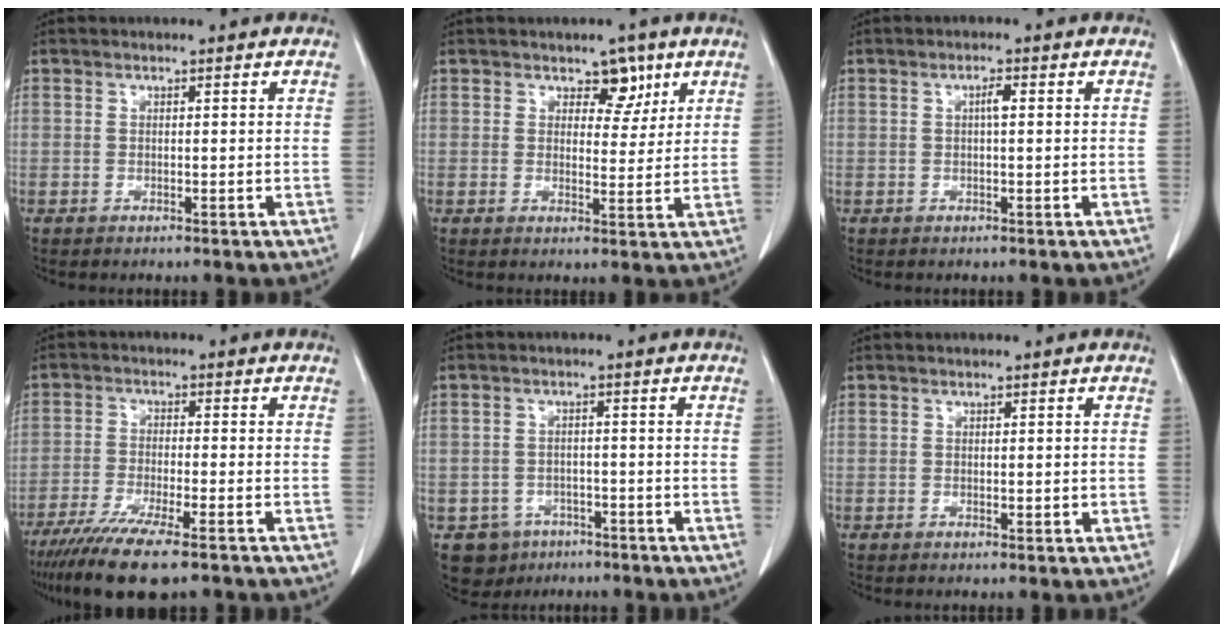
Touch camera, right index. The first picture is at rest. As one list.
[{"total": 4.2, "force": [2.6, 2.5, 2.2], "torque": [-0.019, 0.000, 0.037]}, {"total": 1.4, "force": [0.2, 0.2, 1.4], "torque": [-0.026, 0.004, 0.002]}, {"total": 11.2, "force": [-8.2, 1.0, 7.6], "torque": [-0.126, -0.027, -0.133]}, {"total": 5.3, "force": [-3.1, 4.2, 0.7], "torque": [-0.011, 0.006, -0.038]}, {"total": 1.1, "force": [-0.1, 0.4, 1.0], "torque": [-0.015, -0.003, 0.003]}]